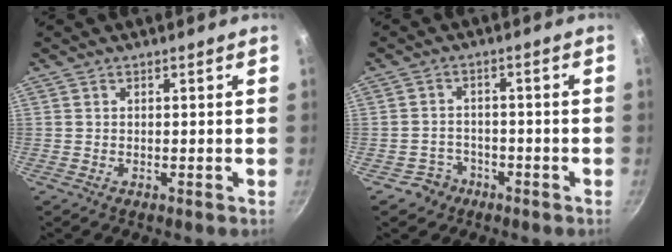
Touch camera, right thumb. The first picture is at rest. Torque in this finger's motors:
{"motor_torque": [0.58, -0.26, -0.06, -0.32, 0.01]}